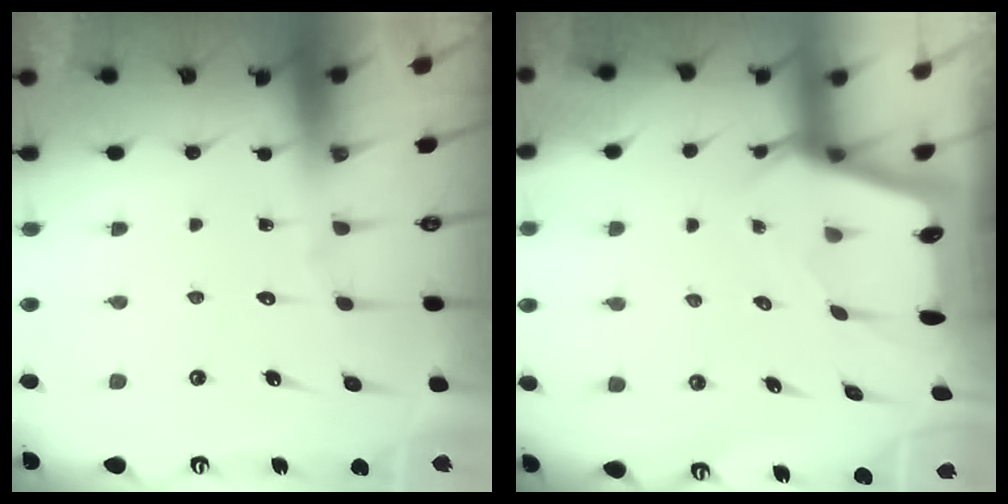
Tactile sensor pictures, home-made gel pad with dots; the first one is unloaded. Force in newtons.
{"total": 2.5, "press": 2.4, "slide": 0.3}